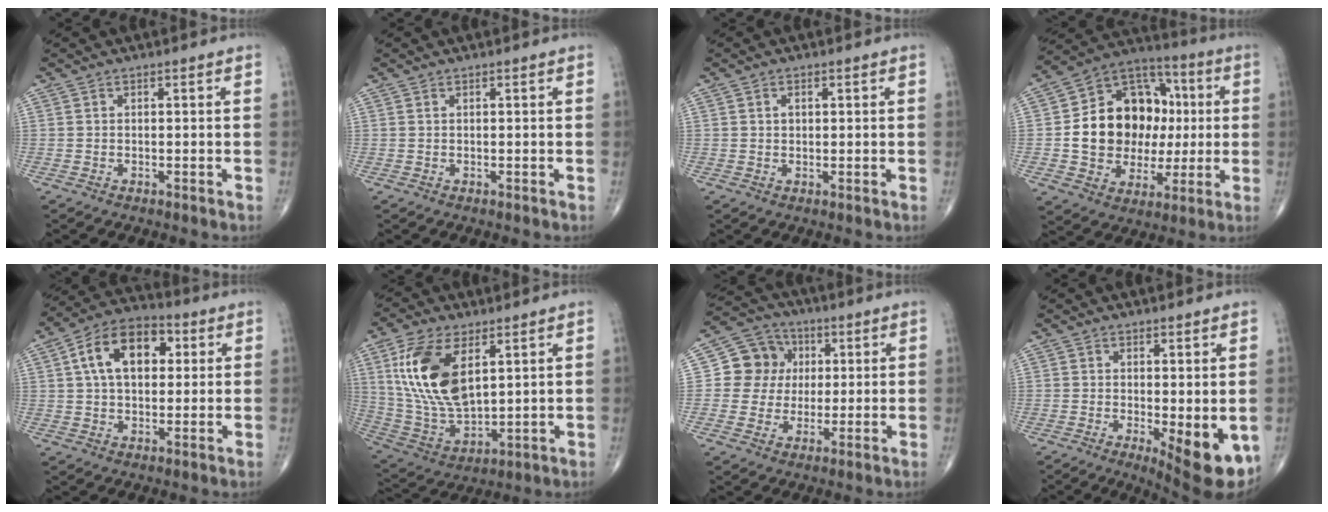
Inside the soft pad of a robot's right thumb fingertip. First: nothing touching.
{"total": 0.0}
{"total": 1.5, "force": [0.5, 1.1, 1.0], "torque": [-0.013, -0.001, 0.008]}
{"total": 20.9, "force": [1.2, 15.9, 13.6], "torque": [-0.175, 0.028, 0.027]}
{"total": 13.4, "force": [3.2, 8.4, 9.9], "torque": [-0.144, 0.018, 0.044]}
{"total": 17.3, "force": [5.9, 8.7, 13.7], "torque": [-0.265, -0.024, 0.124]}
{"total": 9.9, "force": [1.6, 9.2, 3.3], "torque": [-0.016, 0.007, 0.019]}
{"total": 9.6, "force": [-2.4, 3.1, 8.8], "torque": [-0.109, -0.022, -0.024]}